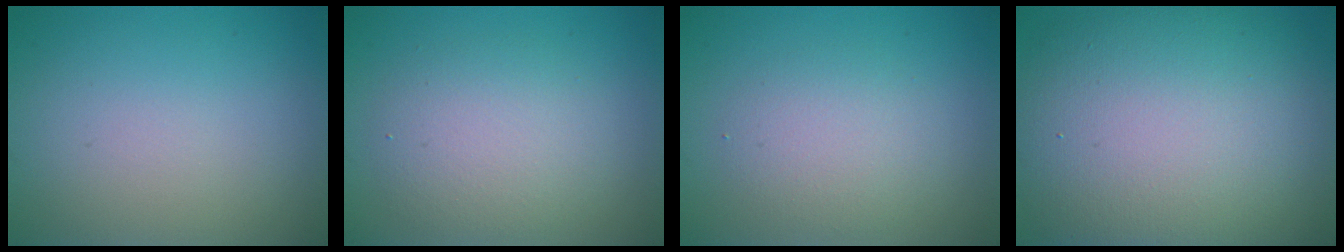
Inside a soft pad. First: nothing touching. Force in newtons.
{"total": 4.0, "press": 4.0, "slide": 0.3}
{"total": 2.9, "press": 2.9, "slide": 0.3}
{"total": 15.6, "press": 15.6, "slide": 1.0}